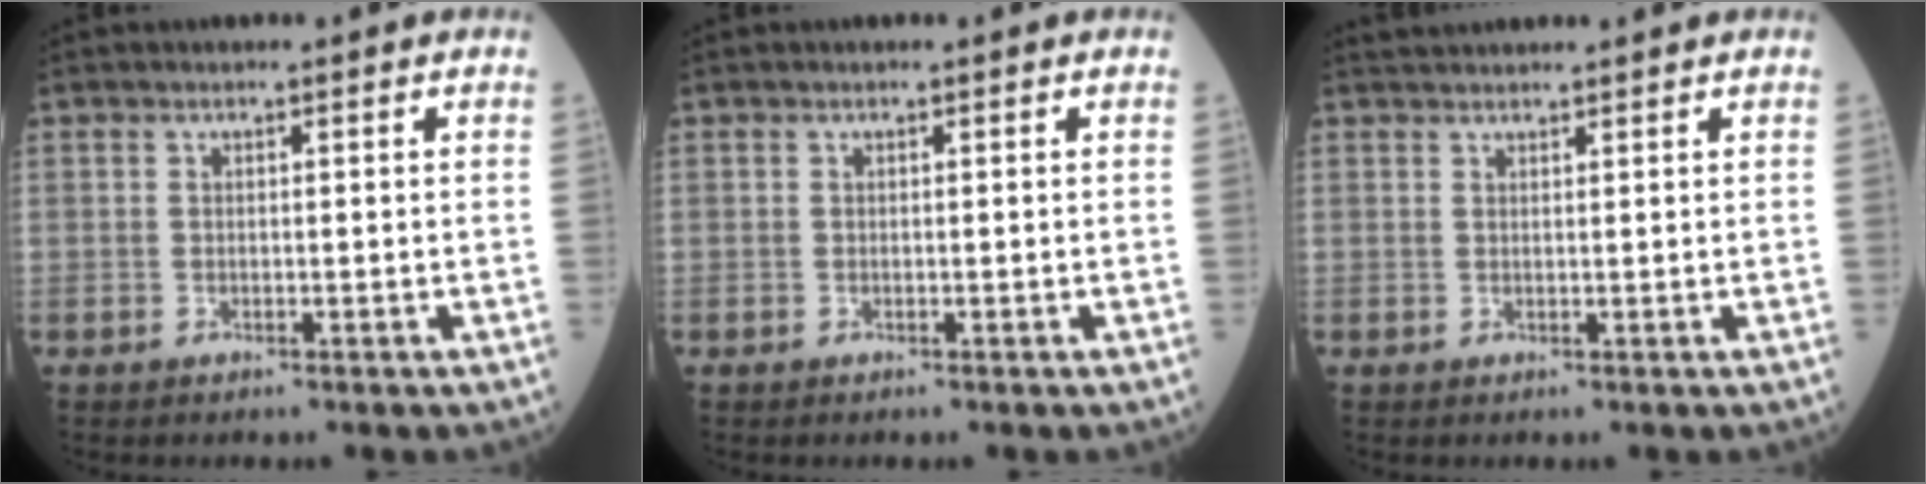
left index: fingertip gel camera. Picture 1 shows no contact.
{"total": 0.0}
{"total": 3.6, "force": [3.5, 0.0, 1.0], "torque": [-0.011, 0.035, 0.058]}